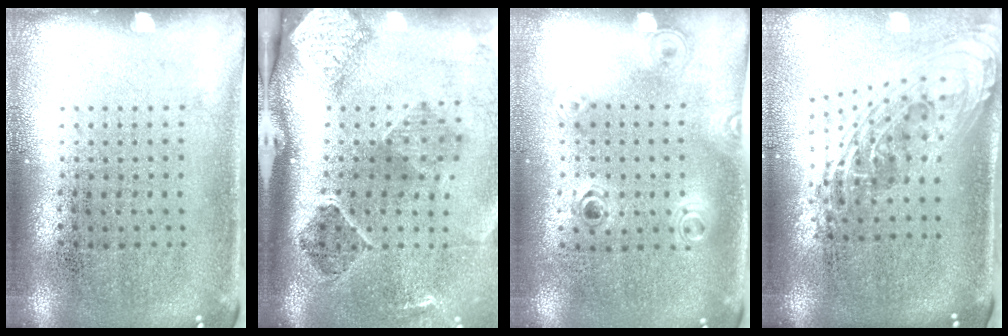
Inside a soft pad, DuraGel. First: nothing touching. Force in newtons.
{"total": 2.9, "press": 1.8, "slide": 2.2}
{"total": 1.2, "press": 1.0, "slide": 0.6}
{"total": 2.2, "press": 1.6, "slide": 1.5}